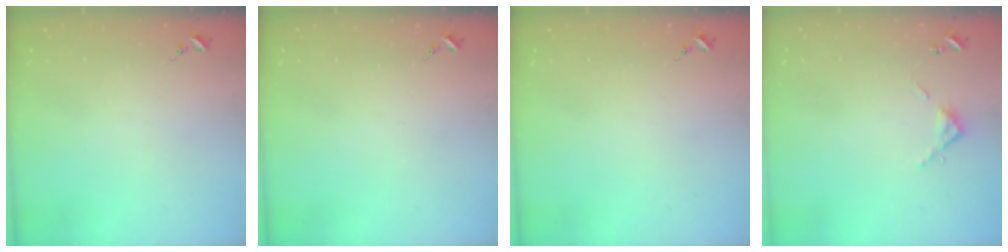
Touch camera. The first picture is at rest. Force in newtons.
{"total": 0.0}
{"total": 0.0}
{"total": 3.9, "press": 3.9, "slide": 0.3}